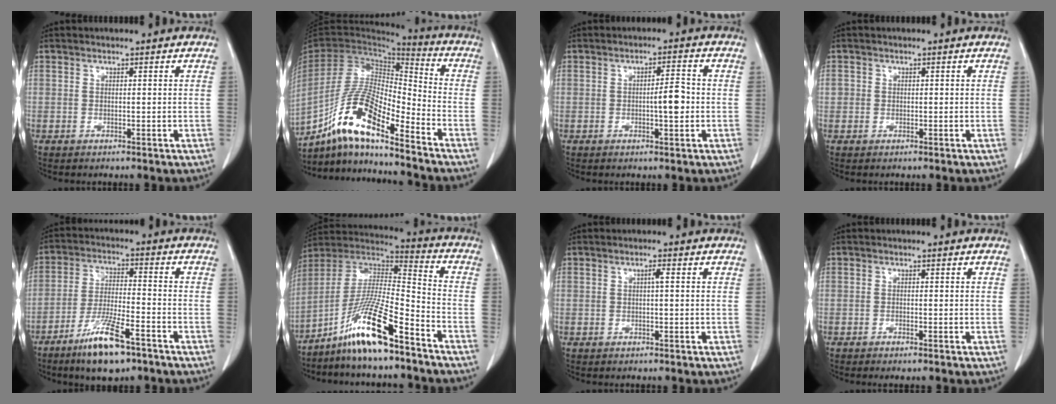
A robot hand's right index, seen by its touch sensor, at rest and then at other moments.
{"total": 14.9, "force": [-10.2, 2.7, 10.5], "torque": [-0.205, 0.004, -0.187]}
{"total": 4.0, "force": [-0.5, 0.7, 3.9], "torque": [-0.060, 0.003, -0.007]}
{"total": 1.0, "force": [0.0, 1.0, 0.1], "torque": [0.008, 0.004, -0.002]}
{"total": 10.5, "force": [-6.9, 1.7, 7.7], "torque": [-0.149, -0.020, -0.123]}
{"total": 14.3, "force": [-9.7, 0.9, 10.5], "torque": [-0.206, 0.002, -0.180]}
{"total": 0.9, "force": [0.1, 0.1, 0.9], "torque": [-0.018, 0.002, 0.001]}
{"total": 0.9, "force": [-0.8, 0.1, 0.6], "torque": [-0.012, -0.004, -0.010]}